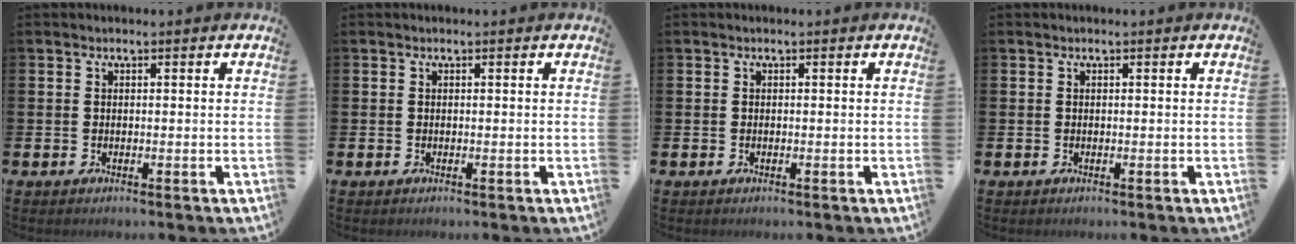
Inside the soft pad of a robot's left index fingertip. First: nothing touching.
{"total": 0.0}
{"total": 0.0}
{"total": 0.0}